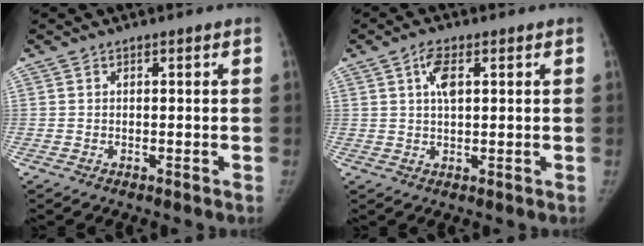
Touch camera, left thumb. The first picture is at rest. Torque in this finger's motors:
{"motor_torque": [0.14, 0.04, 0.65, -0.35, 0.13]}